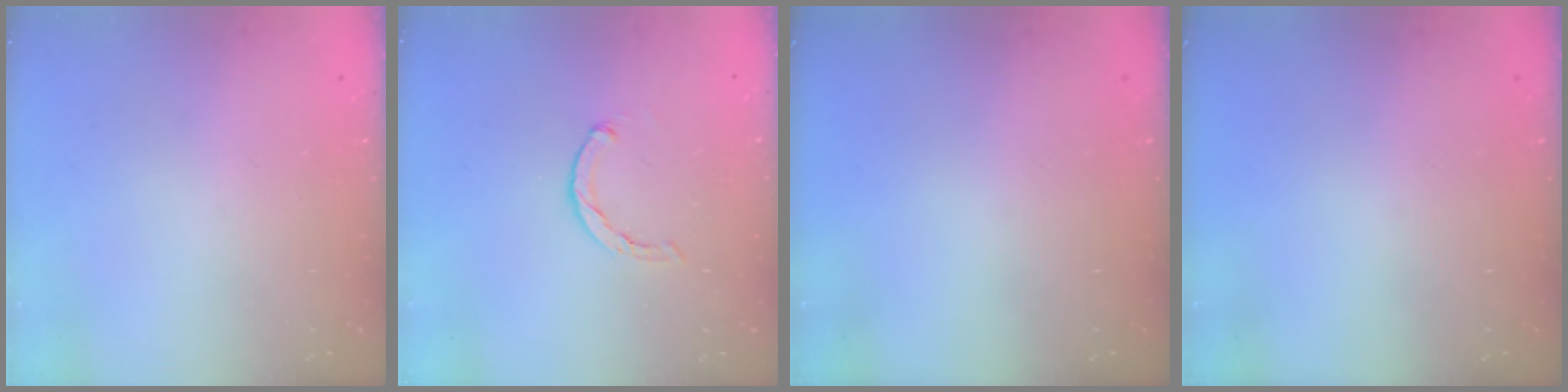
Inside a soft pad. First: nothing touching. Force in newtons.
{"total": 1.1, "press": 1.1, "slide": 0.2}
{"total": 0.0}
{"total": 0.0}